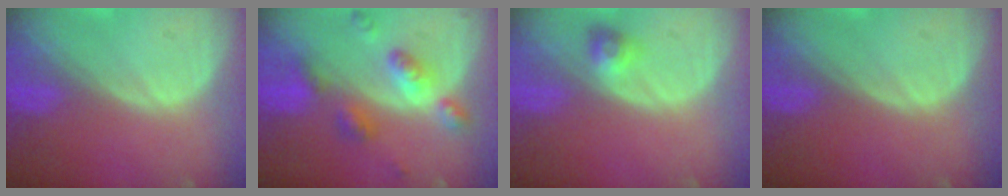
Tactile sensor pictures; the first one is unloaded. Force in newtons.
{"total": 6.9, "press": 6.9, "slide": 0.5}
{"total": 2.9, "press": 2.7, "slide": 1.2}
{"total": 0.0}